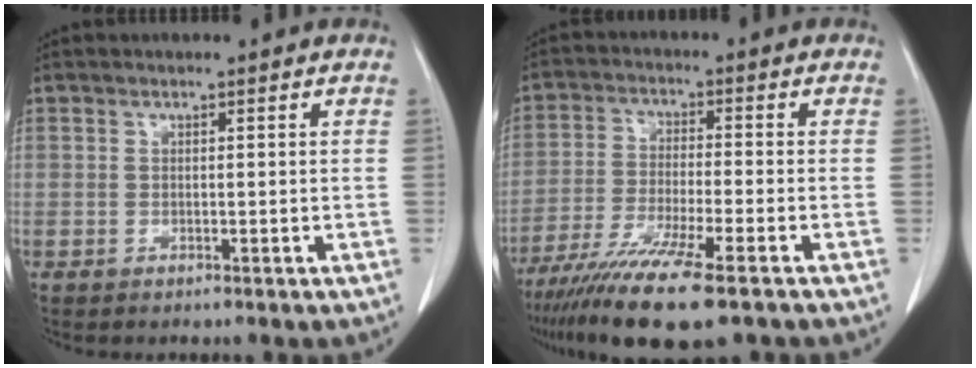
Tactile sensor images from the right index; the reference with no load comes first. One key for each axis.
{"total": 12.8, "fx": -8.9, "fy": 0.5, "fz": 9.2, "tx": -0.171, "ty": -0.035, "tz": -0.151}